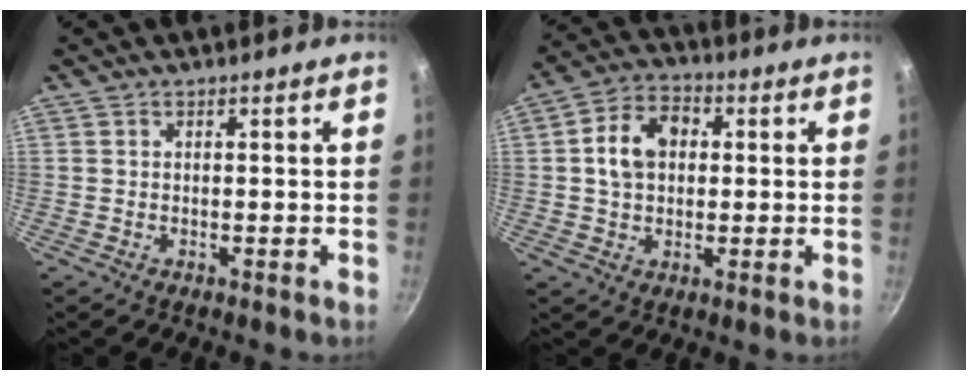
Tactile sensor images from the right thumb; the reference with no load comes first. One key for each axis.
{"total": 9.8, "fx": 1.5, "fy": 7.2, "fz": 6.5, "tx": -0.088, "ty": 0.018, "tz": 0.017}